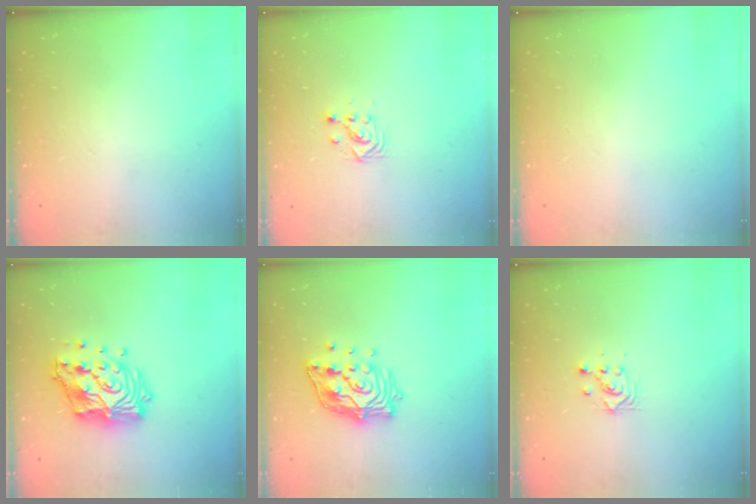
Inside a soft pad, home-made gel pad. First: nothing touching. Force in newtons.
{"total": 3.0, "press": 3.0, "slide": 0.2}
{"total": 0.0}
{"total": 18.1, "press": 18.0, "slide": 1.5}
{"total": 14.9, "press": 14.8, "slide": 1.7}
{"total": 2.8, "press": 2.8, "slide": 0.2}